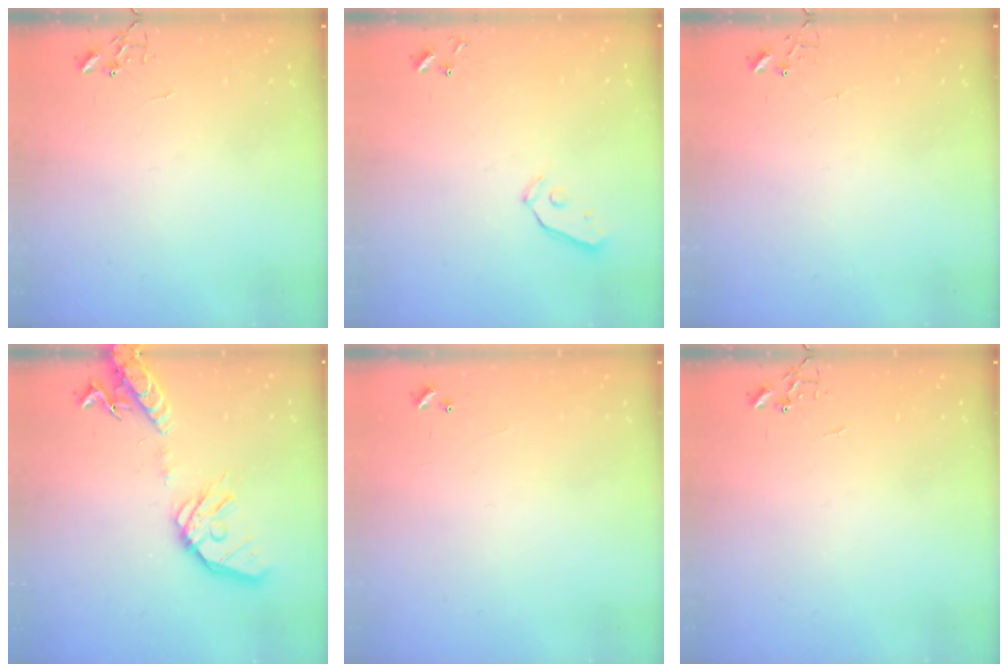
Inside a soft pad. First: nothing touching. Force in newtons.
{"total": 3.7, "press": 3.6, "slide": 0.8}
{"total": 5.0, "press": 5.0, "slide": 0.4}
{"total": 17.8, "press": 17.5, "slide": 3.0}
{"total": 3.7, "press": 3.6, "slide": 0.4}
{"total": 0.0}